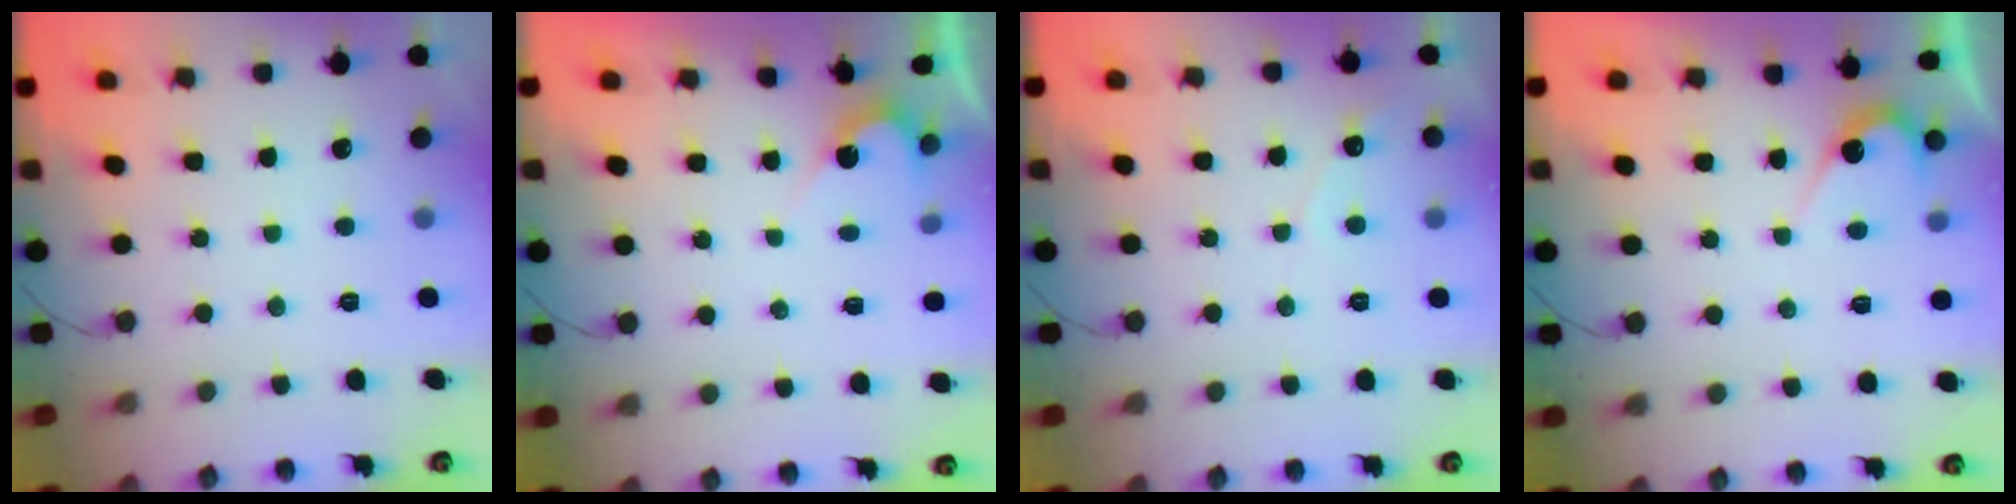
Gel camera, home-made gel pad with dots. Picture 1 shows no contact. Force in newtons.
{"total": 2.7, "press": 2.7, "slide": 0.1}
{"total": 2.5, "press": 2.5, "slide": 0.1}
{"total": 4.1, "press": 4.1, "slide": 0.3}